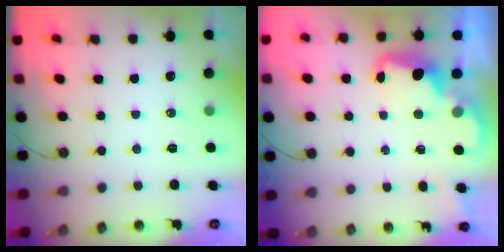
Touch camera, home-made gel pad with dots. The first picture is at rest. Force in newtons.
{"total": 2.8, "press": 2.7, "slide": 0.7}